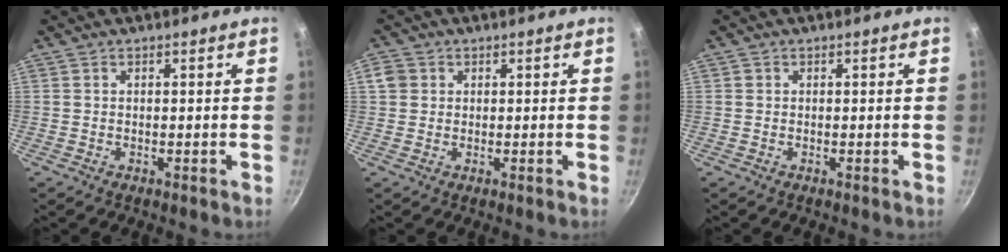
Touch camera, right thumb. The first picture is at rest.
{"total": 2.8, "force": [0.5, 2.6, 1.0], "torque": [-0.007, 0.006, 0.005]}
{"total": 0.0}